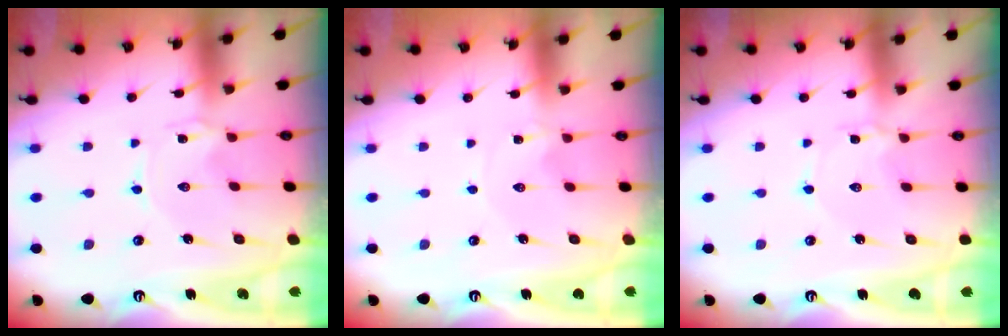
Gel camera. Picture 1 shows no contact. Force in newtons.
{"total": 0.9, "press": 0.9, "slide": 0.1}
{"total": 2.8, "press": 2.8, "slide": 0.3}